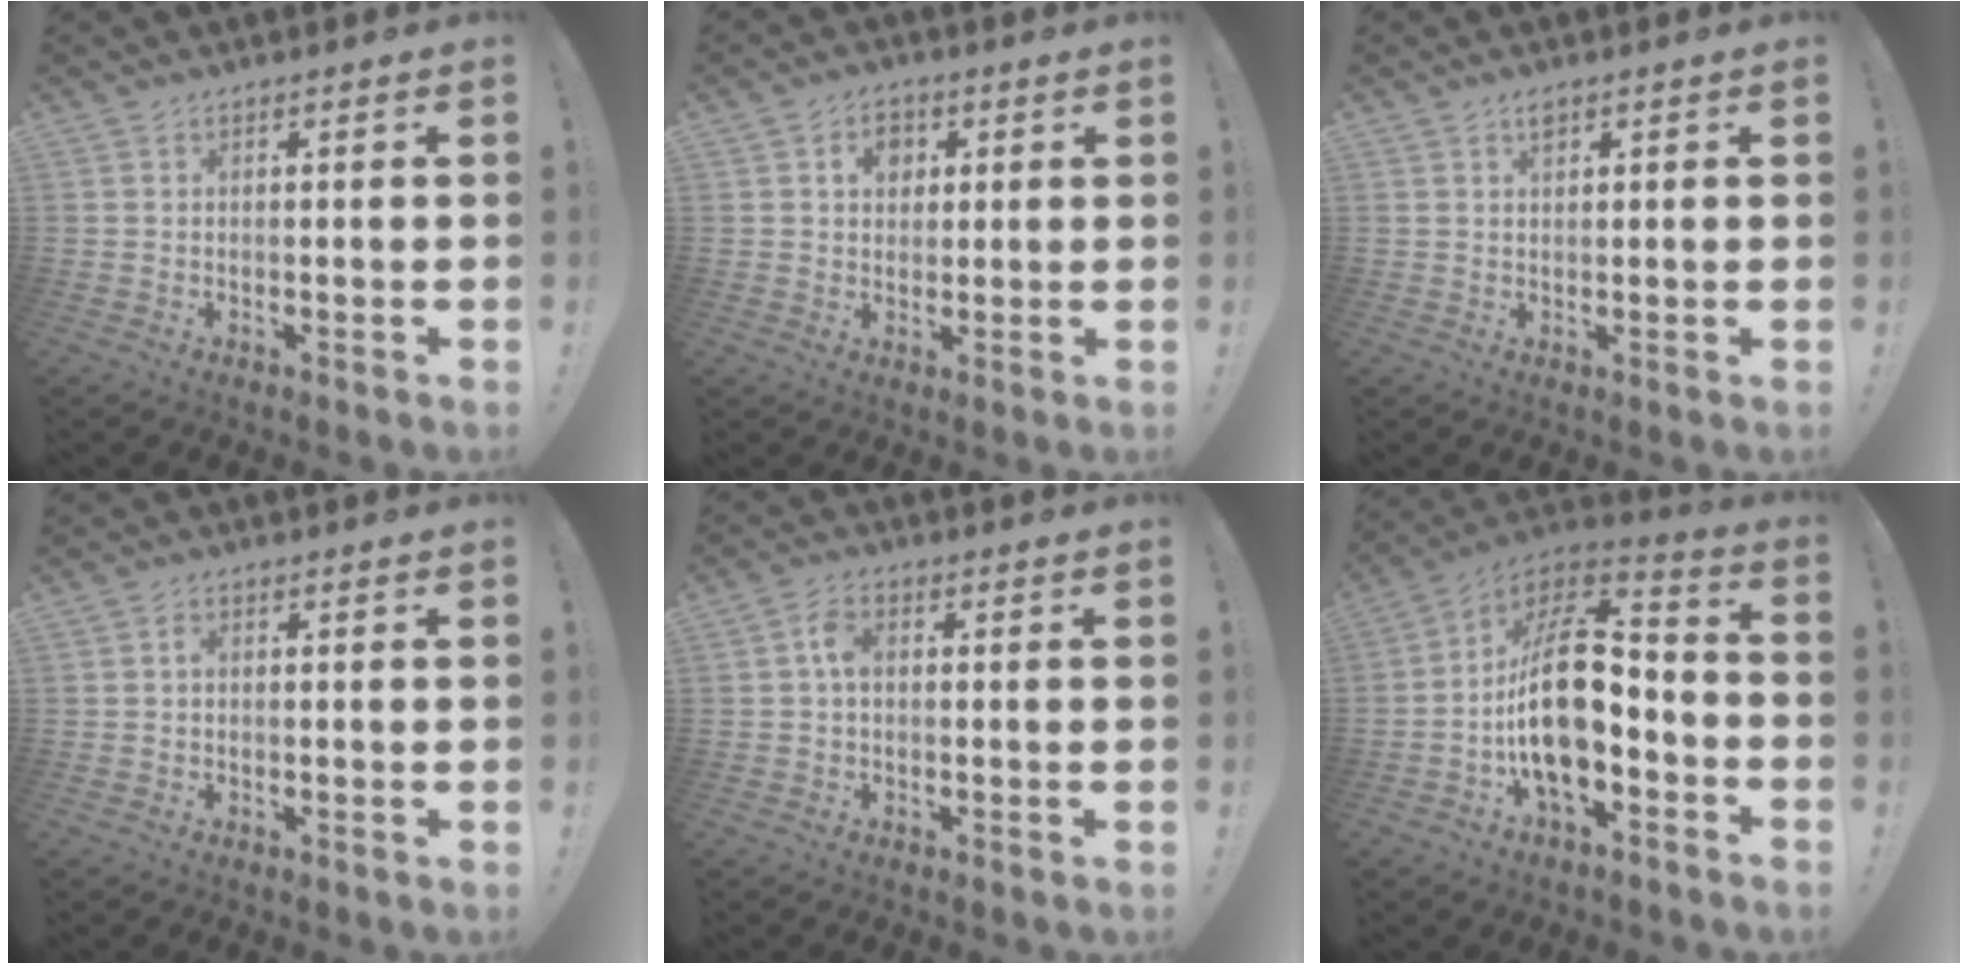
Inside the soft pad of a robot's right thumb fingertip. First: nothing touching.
{"total": 5.5, "force": [1.9, 4.5, 2.7], "torque": [-0.032, 0.000, 0.030]}
{"total": 1.7, "force": [1.0, 0.8, 1.0], "torque": [-0.007, -0.004, 0.016]}
{"total": 0.7, "force": [-0.3, 0.5, 0.5], "torque": [-0.009, 0.003, -0.006]}
{"total": 4.0, "force": [0.2, 2.3, 3.3], "torque": [-0.054, 0.009, 0.003]}
{"total": 19.6, "force": [-3.0, 10.4, 16.4], "torque": [-0.297, 0.024, -0.044]}